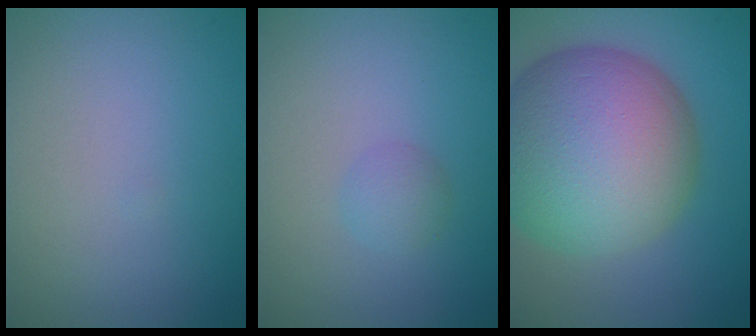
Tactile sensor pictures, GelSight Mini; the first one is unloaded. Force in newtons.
{"total": 1.5, "press": 1.5, "slide": 0.1}
{"total": 15.5, "press": 15.5, "slide": 0.3}